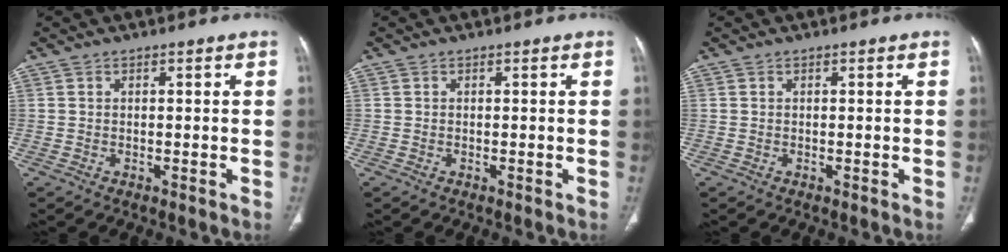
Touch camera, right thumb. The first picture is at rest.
{"total": 0.0}
{"total": 0.0}